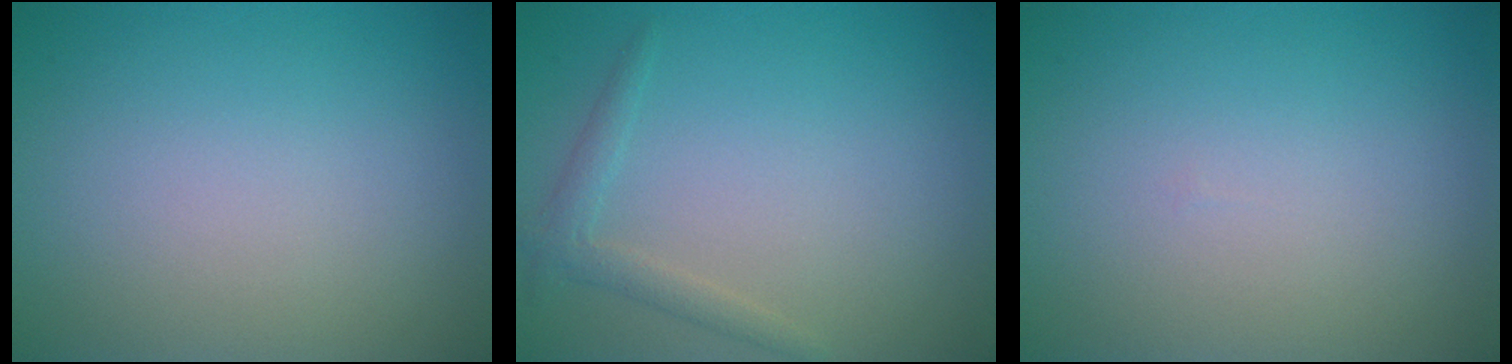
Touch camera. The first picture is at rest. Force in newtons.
{"total": 1.6, "press": 1.6, "slide": 0.1}
{"total": 0.0}